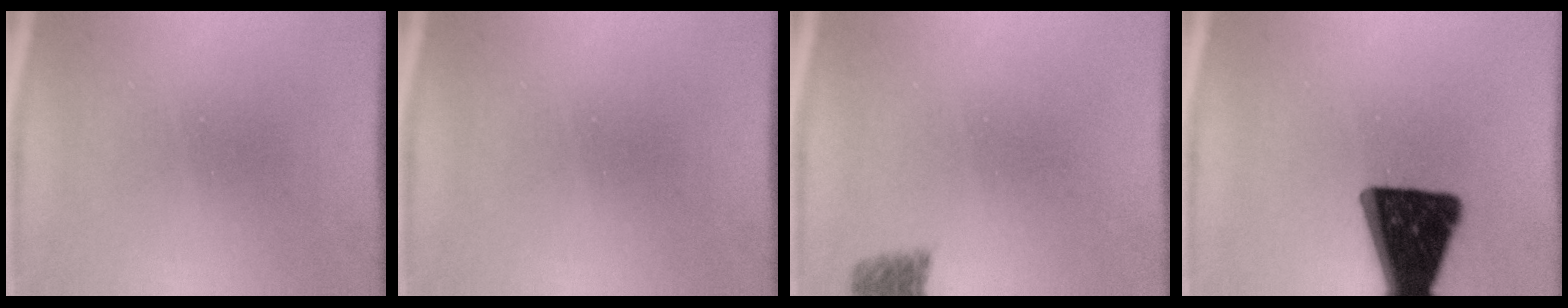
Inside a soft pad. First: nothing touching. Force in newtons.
{"total": 0.0}
{"total": 2.7}
{"total": 18.0}